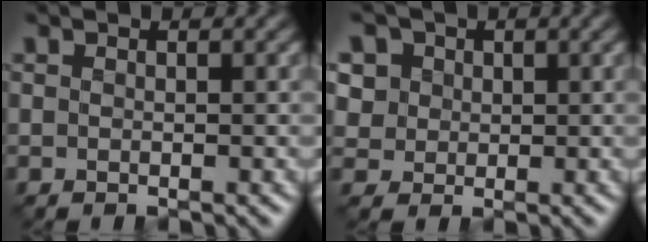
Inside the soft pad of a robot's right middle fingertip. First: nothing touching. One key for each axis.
{"total": 5.7, "fx": 2.6, "fy": 4.5, "fz": 2.1, "tx": -0.058, "ty": 0.009, "tz": 0.039}